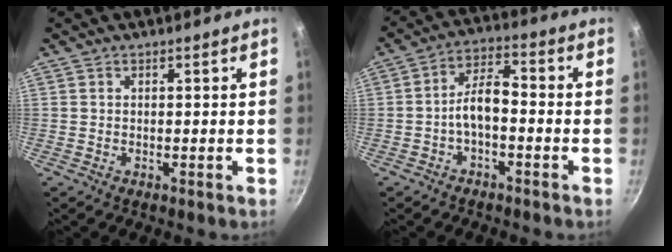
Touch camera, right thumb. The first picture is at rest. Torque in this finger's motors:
{"motor_torque": [1.02, 0.90, 0.63, -0.42, 0.08]}